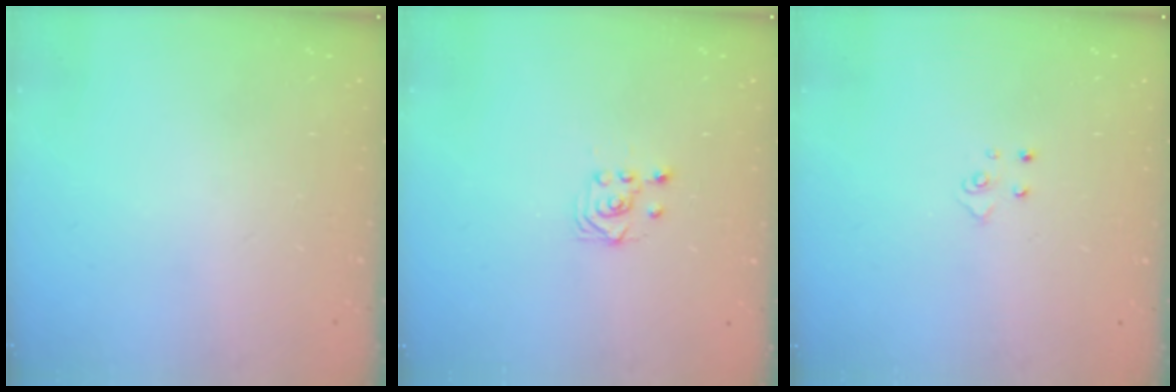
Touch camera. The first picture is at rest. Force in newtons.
{"total": 2.7, "press": 2.4, "slide": 1.3}
{"total": 4.3, "press": 4.3, "slide": 0.4}